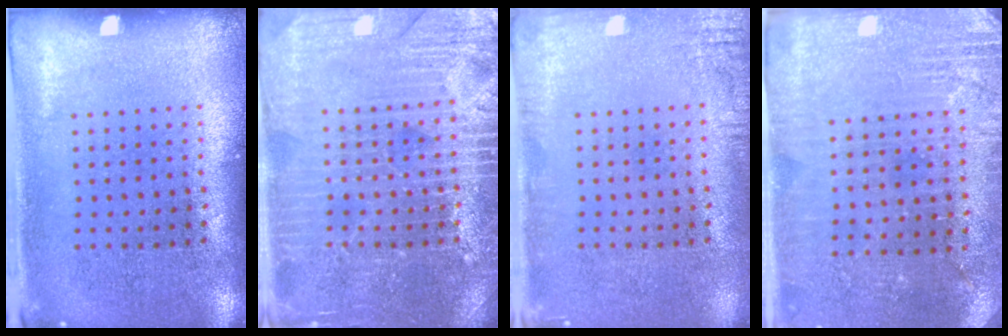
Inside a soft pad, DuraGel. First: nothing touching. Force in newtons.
{"total": 4.0, "press": 4.0, "slide": 0.6}
{"total": 1.8, "press": 1.8, "slide": 0.1}
{"total": 2.9, "press": 2.8, "slide": 0.4}